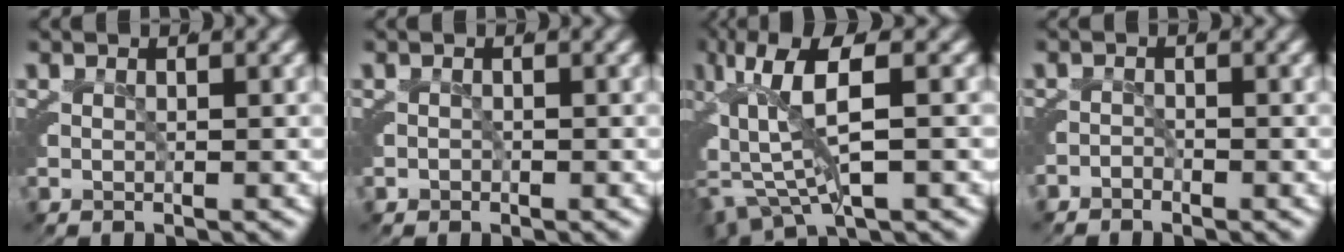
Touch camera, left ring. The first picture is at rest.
{"total": 1.0, "force": [-0.1, 1.0, 0.0], "torque": [-0.006, 0.002, -0.004]}
{"total": 7.8, "force": [0.3, 4.1, 6.7], "torque": [-0.133, -0.001, 0.009]}
{"total": 1.6, "force": [-1.4, 0.3, -0.7], "torque": [0.015, 0.001, -0.031]}